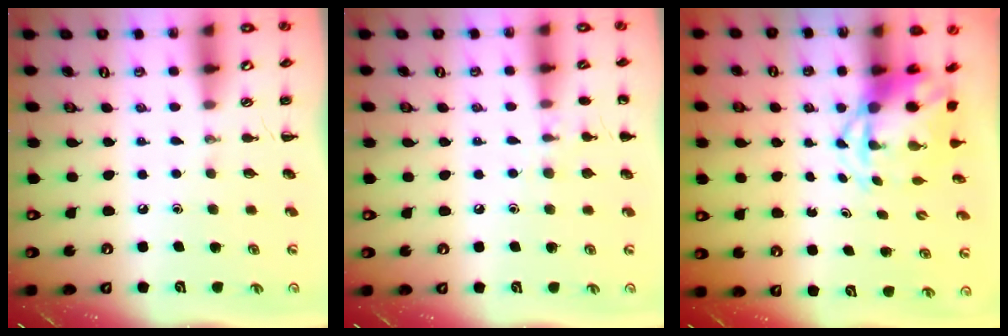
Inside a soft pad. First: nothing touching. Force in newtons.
{"total": 7.3, "press": 7.1, "slide": 1.9}
{"total": 4.5, "press": 4.4, "slide": 1.1}